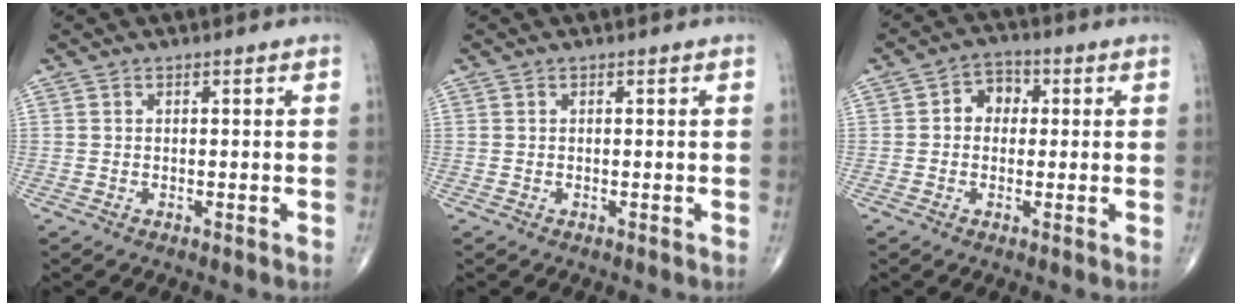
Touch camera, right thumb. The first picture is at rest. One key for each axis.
{"total": 0.0}
{"total": 5.1, "fx": 0.5, "fy": 4.1, "fz": 2.9, "tx": -0.019, "ty": 0.015, "tz": -0.001}